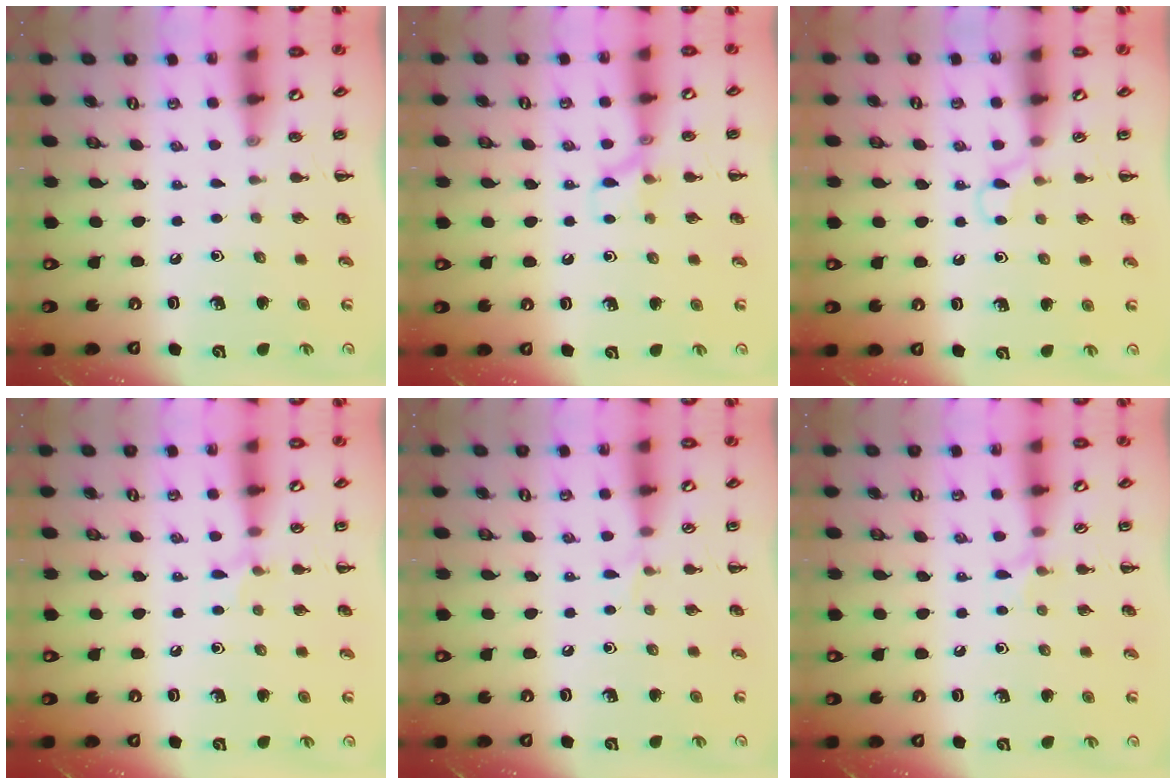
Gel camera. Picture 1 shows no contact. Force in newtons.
{"total": 7.6, "press": 7.5, "slide": 1.1}
{"total": 4.1, "press": 3.9, "slide": 1.4}
{"total": 5.1, "press": 4.8, "slide": 1.7}
{"total": 3.9, "press": 3.6, "slide": 1.5}
{"total": 6.0, "press": 5.7, "slide": 2.0}